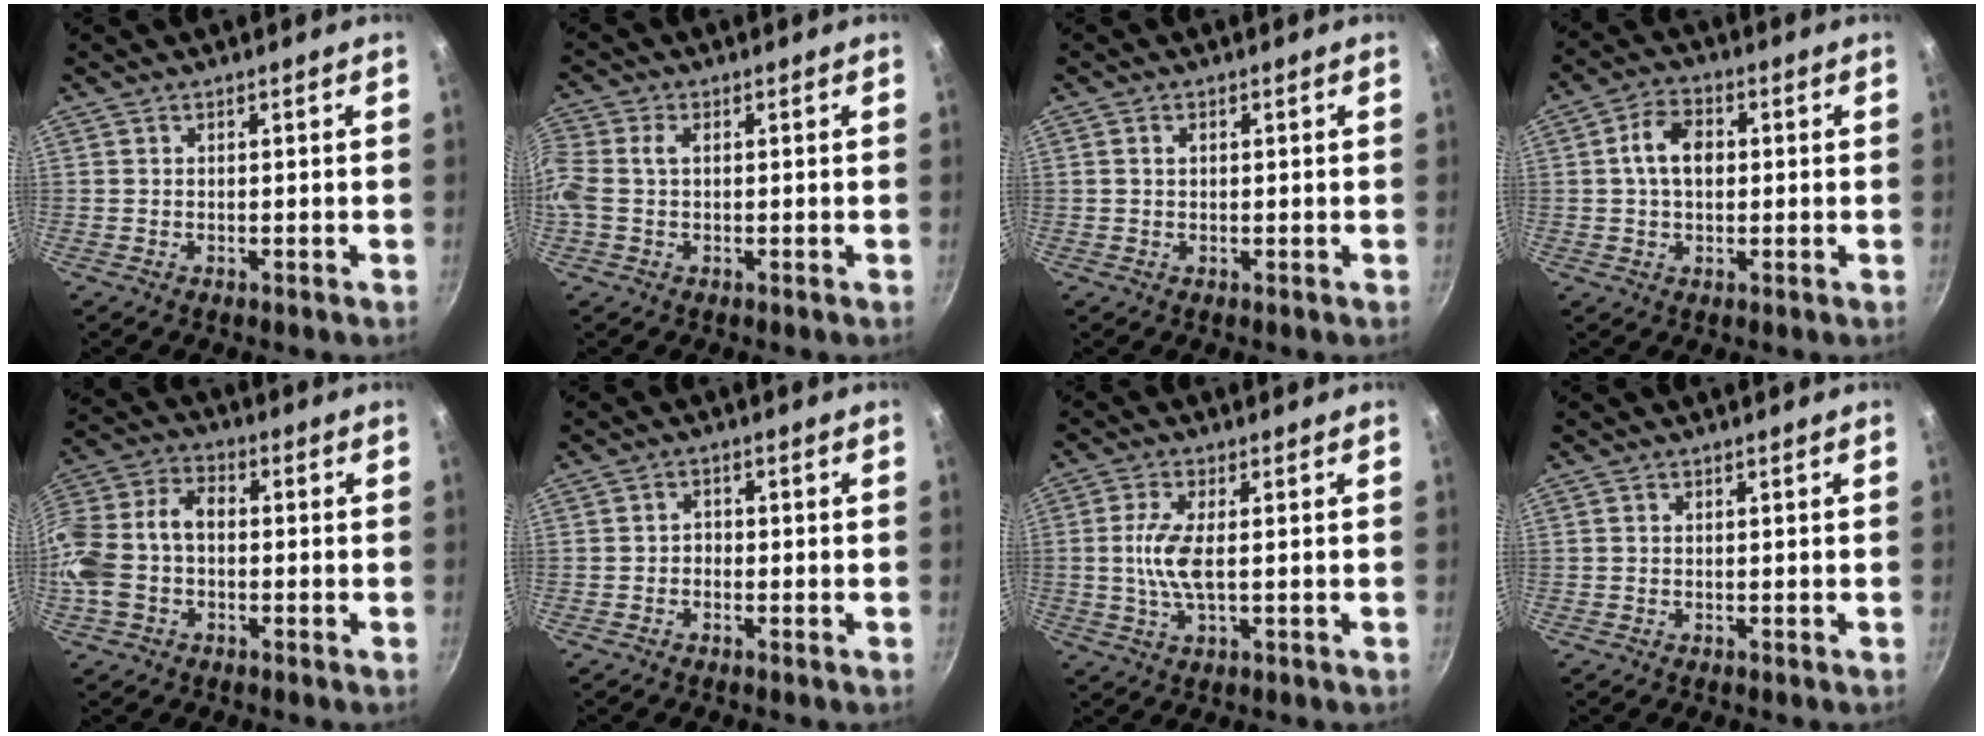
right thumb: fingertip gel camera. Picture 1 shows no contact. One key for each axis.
{"total": 4.5, "fx": 0.1, "fy": 2.9, "fz": 3.4, "tx": -0.082, "ty": 0.010, "tz": -0.008}
{"total": 1.3, "fx": 0.3, "fy": 0.9, "fz": 0.8, "tx": -0.011, "ty": 0.006, "tz": 0.005}
{"total": 7.4, "fx": 0.7, "fy": 5.0, "fz": 5.4, "tx": -0.081, "ty": 0.015, "tz": 0.004}
{"total": 13.6, "fx": -2.1, "fy": 9.2, "fz": 9.8, "tx": -0.192, "ty": 0.043, "tz": -0.053}
{"total": 1.4, "fx": -0.7, "fy": 1.1, "fz": 0.6, "tx": -0.002, "ty": 0.010, "tz": -0.015}
{"total": 6.6, "fx": 0.1, "fy": 2.2, "fz": 6.2, "tx": -0.141, "ty": 0.001, "tz": -0.002}
{"total": 0.0}